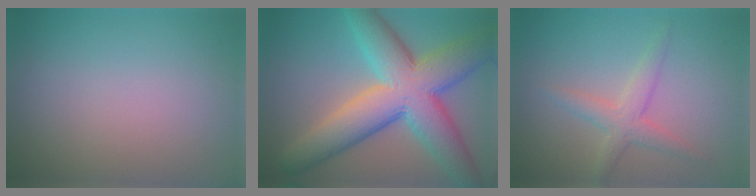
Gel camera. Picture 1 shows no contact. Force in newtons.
{"total": 11.6, "press": 11.6, "slide": 0.2}
{"total": 2.6, "press": 2.6, "slide": 0.1}